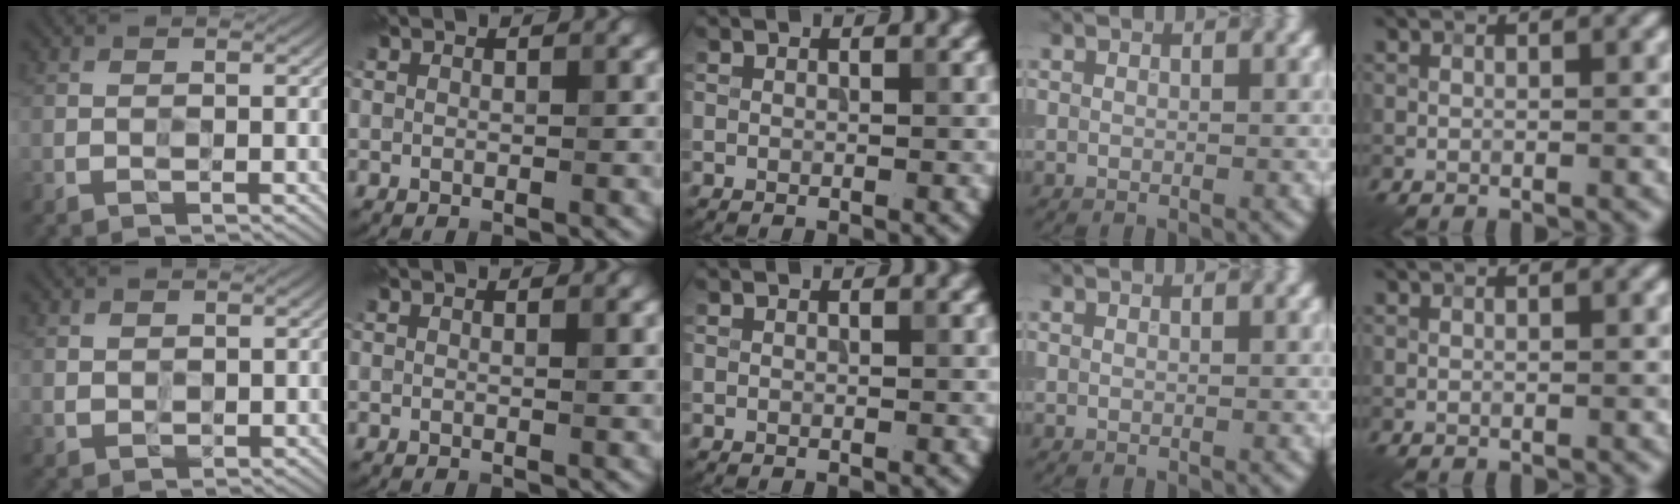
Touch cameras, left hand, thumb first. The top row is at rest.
{"thumb": {"total": 1.9, "force": [1.3, 1.3, 0.7], "torque": [-0.020, -0.002, 0.030]}, "index": {"total": 0.8, "force": [0.4, 0.3, 0.6], "torque": [-0.002, 0.002, 0.005]}}